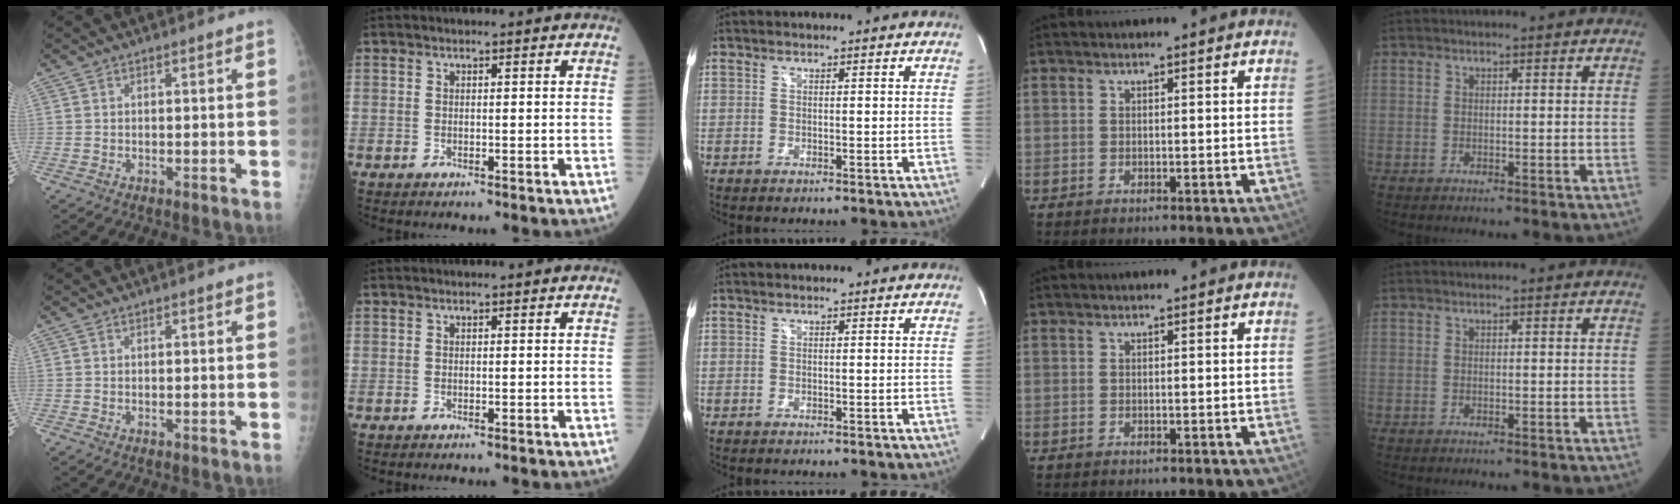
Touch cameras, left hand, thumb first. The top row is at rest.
{}